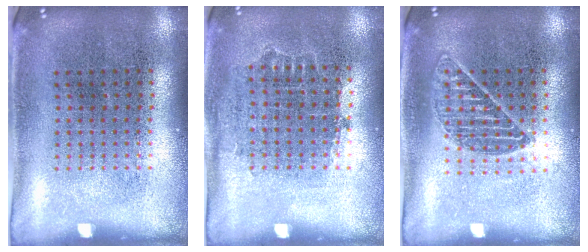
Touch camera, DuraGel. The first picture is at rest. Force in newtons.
{"total": 0.8, "press": 0.7, "slide": 0.3}
{"total": 1.0, "press": 0.9, "slide": 0.4}